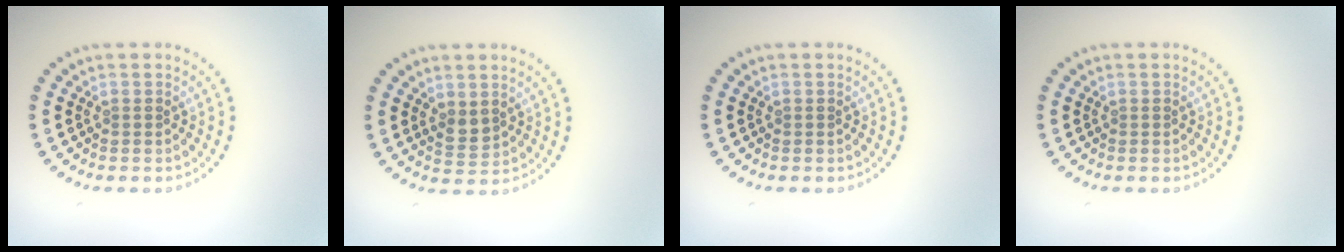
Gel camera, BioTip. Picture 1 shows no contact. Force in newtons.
{"total": 1.6, "press": 1.5, "slide": 0.5}
{"total": 0.0}
{"total": 0.0}